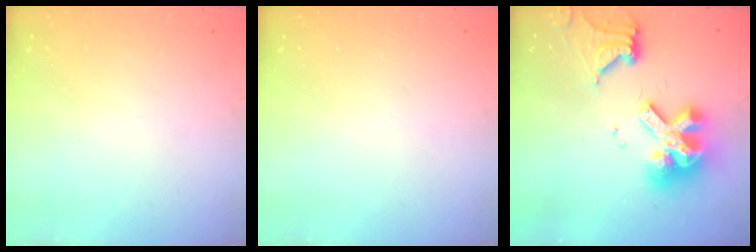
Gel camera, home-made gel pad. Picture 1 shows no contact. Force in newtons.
{"total": 0.0}
{"total": 17.8, "press": 17.7, "slide": 1.8}